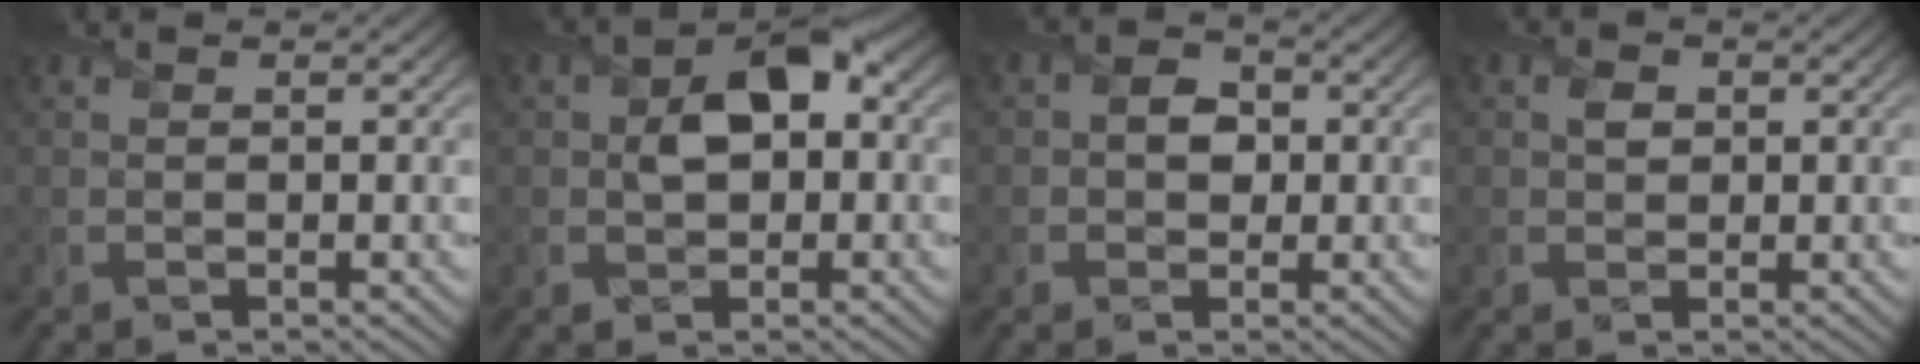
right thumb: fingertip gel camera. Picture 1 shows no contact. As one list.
[{"total": 6.3, "force": [0.4, 4.1, 4.7], "torque": [-0.074, 0.006, 0.004]}, {"total": 3.6, "force": [0.1, 3.1, 1.9], "torque": [-0.028, -0.001, -0.014]}, {"total": 1.8, "force": [0.4, 1.5, 0.9], "torque": [-0.018, -0.002, 0.005]}]